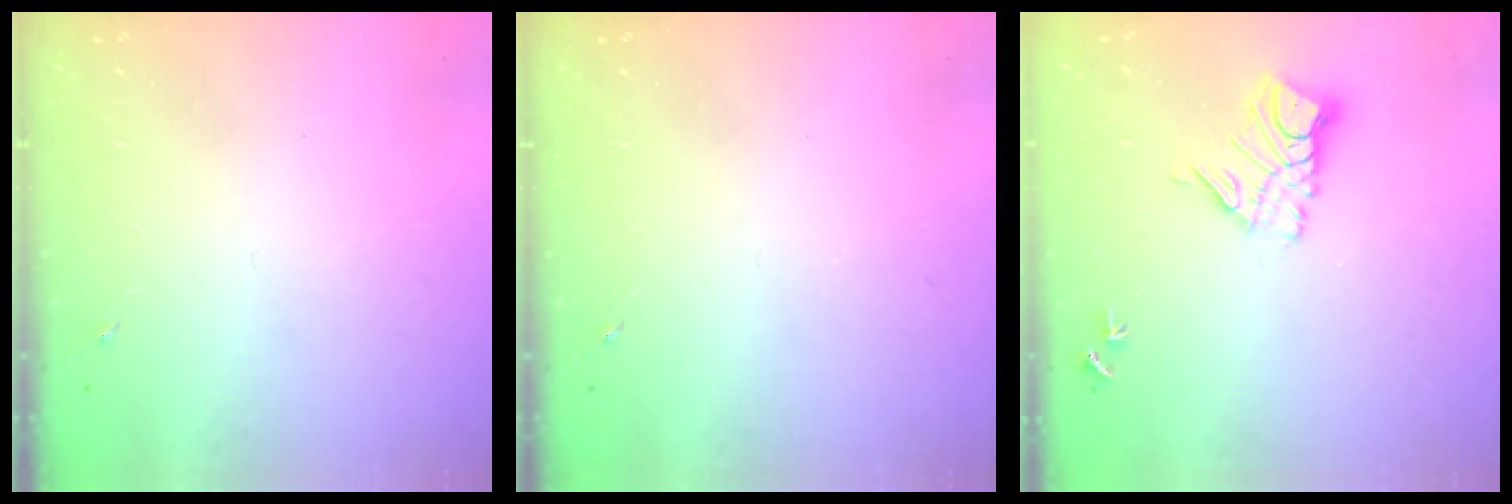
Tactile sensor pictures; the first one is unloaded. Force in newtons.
{"total": 0.0}
{"total": 9.8, "press": 9.8, "slide": 0.9}